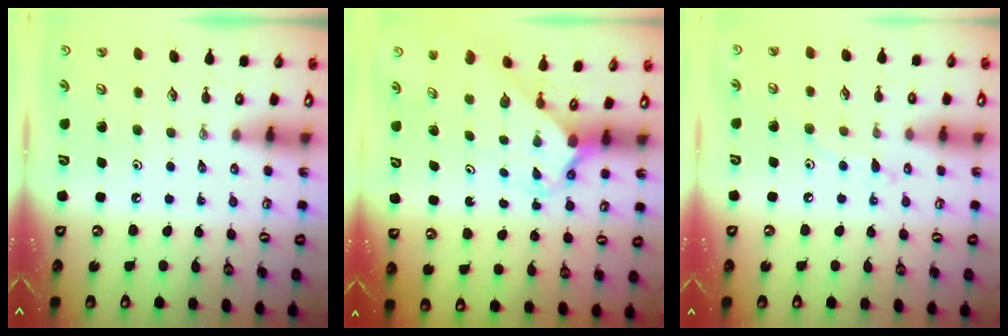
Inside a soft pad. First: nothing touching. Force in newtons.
{"total": 2.1, "press": 2.1, "slide": 0.1}
{"total": 7.1, "press": 7.0, "slide": 0.6}